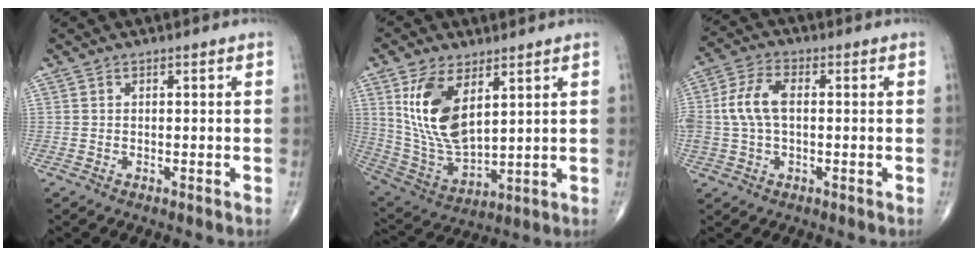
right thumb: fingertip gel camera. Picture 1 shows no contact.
{"total": 15.0, "force": [5.7, 7.3, 11.8], "torque": [-0.222, -0.027, 0.127]}
{"total": 8.3, "force": [0.5, 4.8, 6.8], "torque": [-0.152, 0.019, 0.006]}